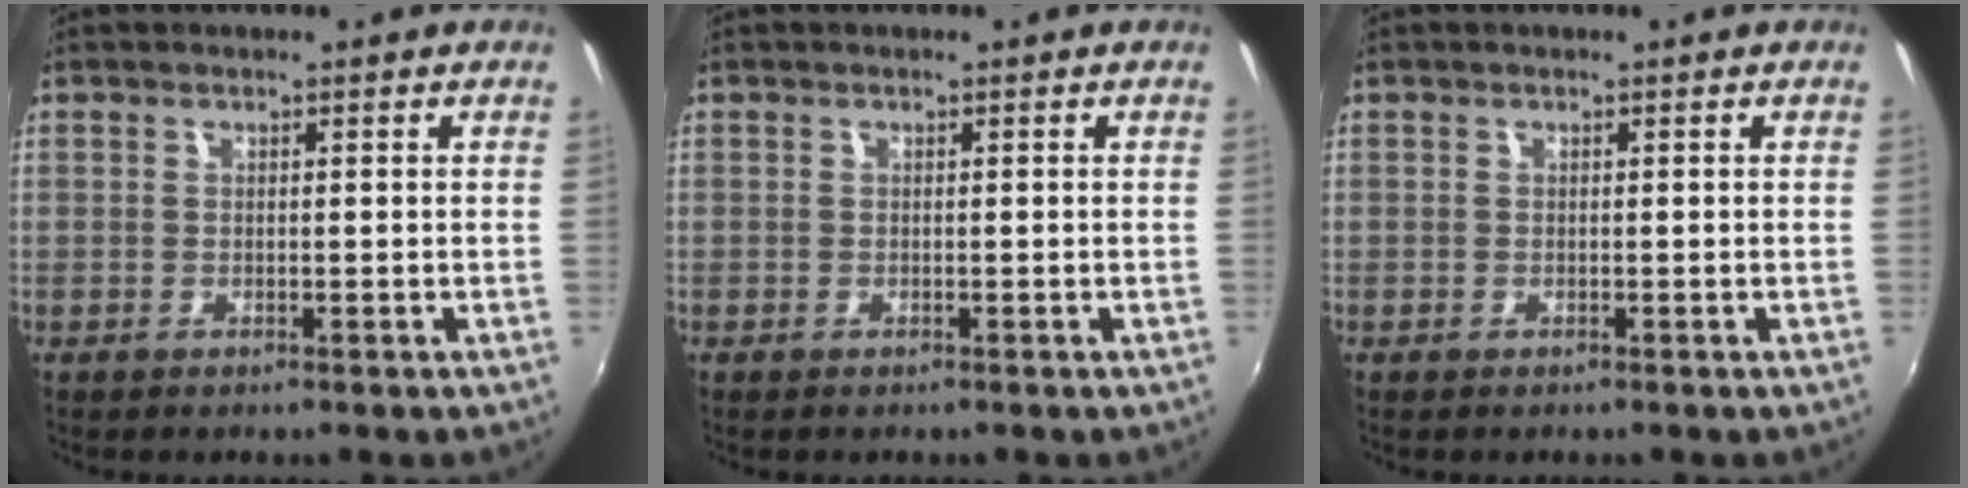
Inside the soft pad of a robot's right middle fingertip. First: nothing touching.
{"total": 0.0}
{"total": 0.0}